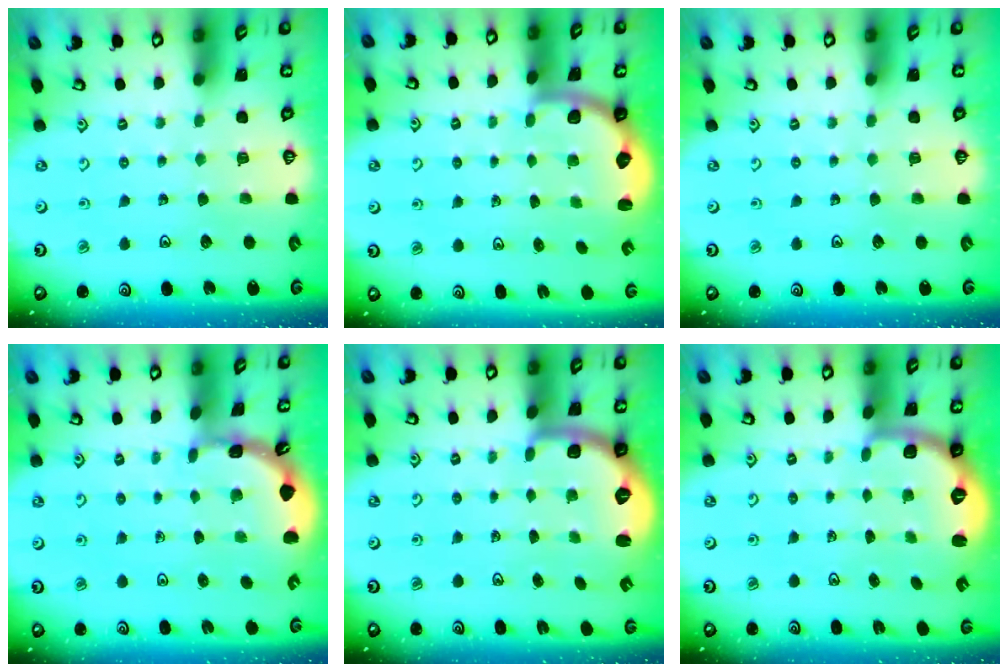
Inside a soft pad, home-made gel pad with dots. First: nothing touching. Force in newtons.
{"total": 2.1, "press": 1.9, "slide": 0.8}
{"total": 0.0}
{"total": 1.7, "press": 1.7, "slide": 0.1}
{"total": 2.0, "press": 1.6, "slide": 1.2}
{"total": 2.7, "press": 1.6, "slide": 2.2}